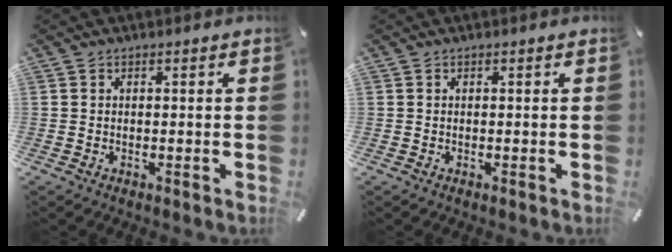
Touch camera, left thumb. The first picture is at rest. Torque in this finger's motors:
{"motor_torque": [0.10, -0.02, -0.05, 0.00, 0.00]}